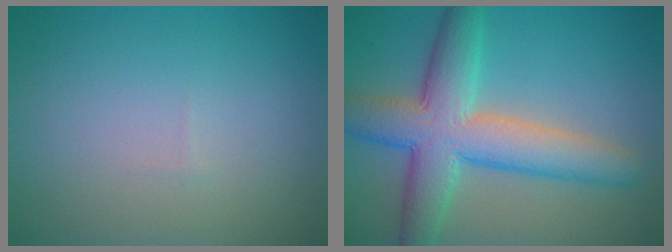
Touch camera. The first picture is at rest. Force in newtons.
{"total": 8.5, "press": 8.5, "slide": 0.4}